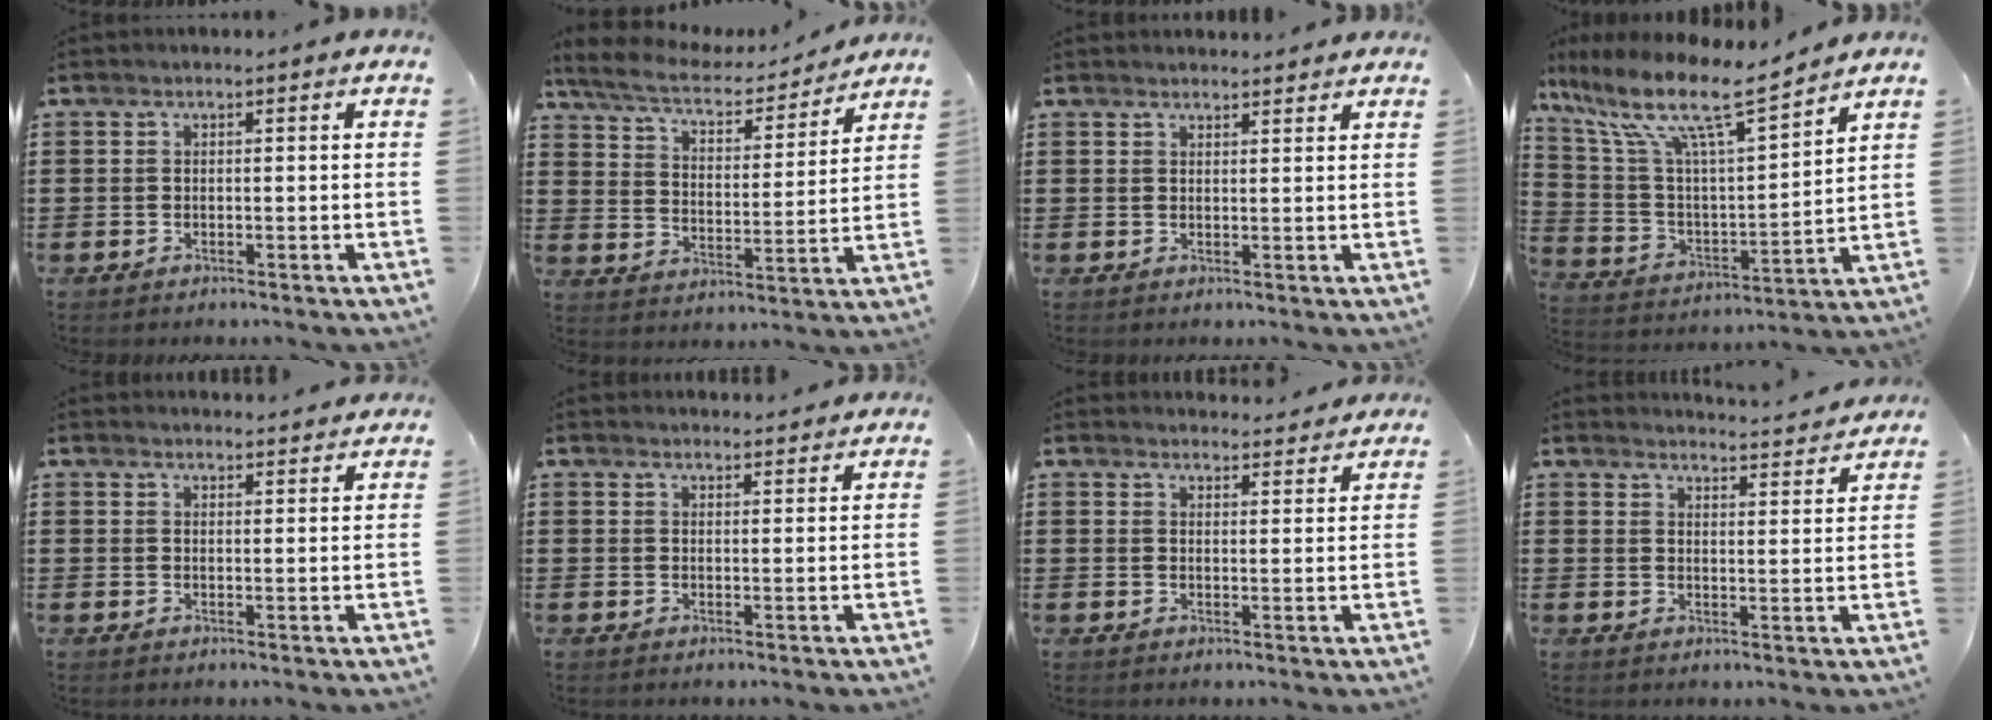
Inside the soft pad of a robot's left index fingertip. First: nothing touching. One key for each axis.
{"total": 6.7, "fx": 5.8, "fy": 1.5, "fz": 2.9, "tx": -0.083, "ty": -0.031, "tz": 0.098}
{"total": 1.8, "fx": 1.8, "fy": 0.2, "fz": 0.1, "tx": -0.004, "ty": 0.001, "tz": 0.035}
{"total": 12.4, "fx": 8.9, "fy": 1.8, "fz": 8.5, "tx": -0.201, "ty": -0.053, "tz": 0.145}
{"total": 2.4, "fx": 2.4, "fy": 0.0, "fz": 0.1, "tx": -0.009, "ty": -0.006, "tz": 0.048}
{"total": 2.4, "fx": 2.4, "fy": 0.1, "fz": 0.0, "tx": -0.005, "ty": -0.006, "tz": 0.047}
{"total": 3.2, "fx": 3.2, "fy": 0.1, "fz": 0.1, "tx": -0.004, "ty": -0.017, "tz": 0.059}
{"total": 3.7, "fx": 3.7, "fy": -0.4, "fz": 0.2, "tx": -0.010, "ty": -0.028, "tz": 0.062}